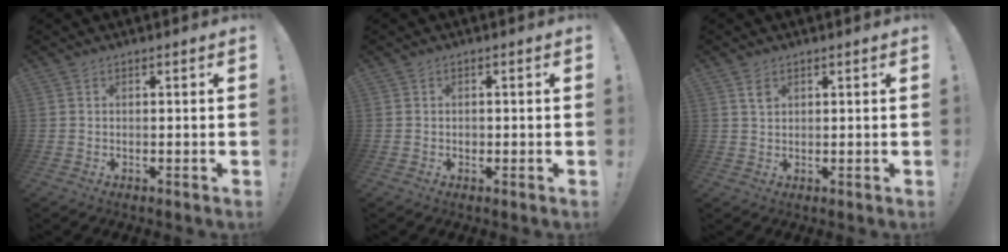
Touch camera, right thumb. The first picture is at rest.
{"total": 0.8, "force": [-0.4, 0.6, 0.3], "torque": [-0.006, 0.004, -0.007]}
{"total": 3.0, "force": [1.8, 2.1, 1.3], "torque": [-0.010, -0.009, 0.030]}